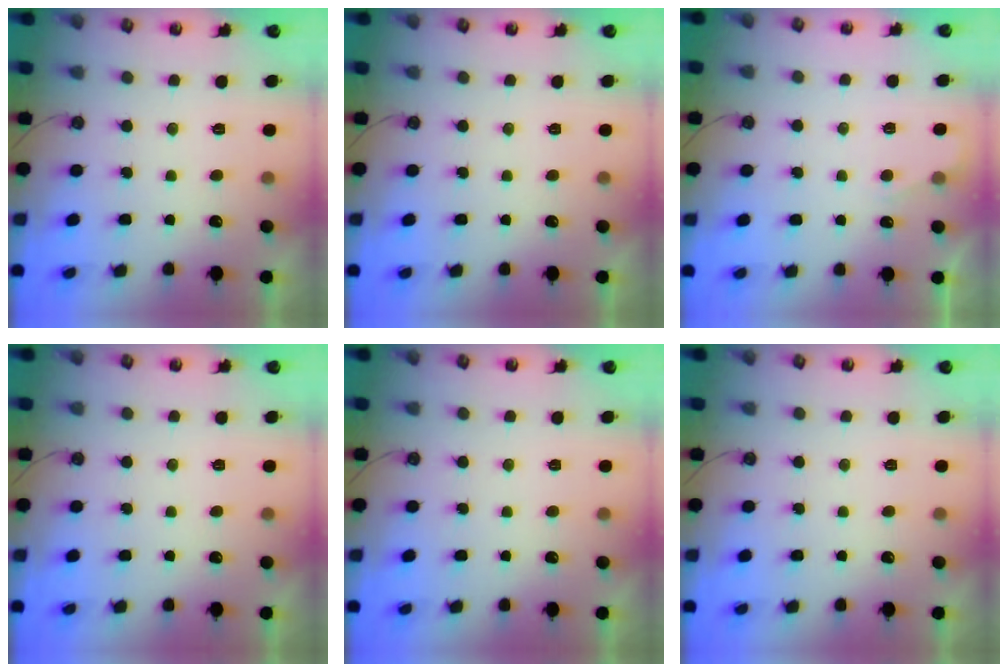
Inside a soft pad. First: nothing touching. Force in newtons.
{"total": 0.0}
{"total": 3.1, "press": 3.1, "slide": 0.4}
{"total": 0.0}
{"total": 0.0}
{"total": 0.0}